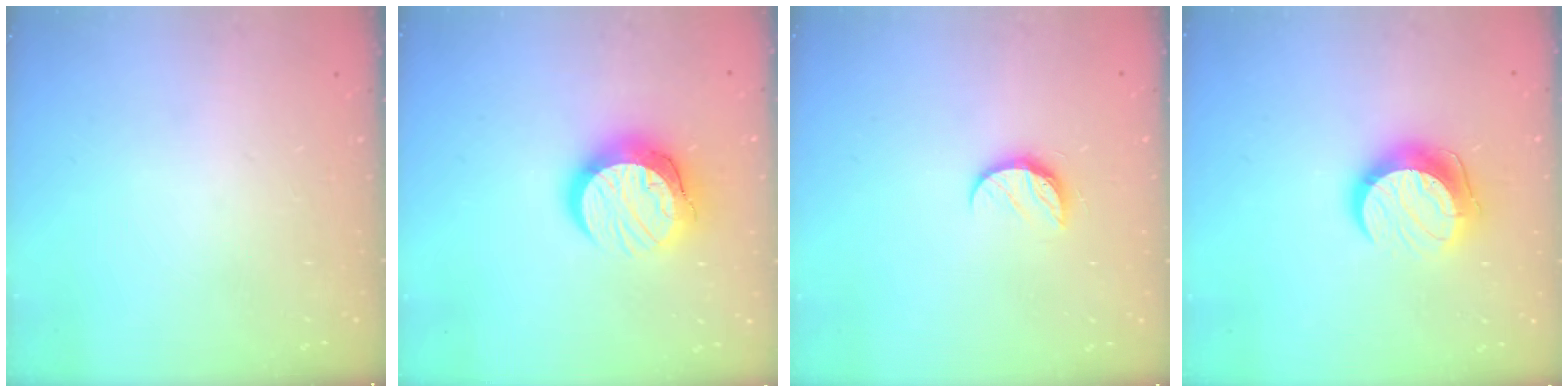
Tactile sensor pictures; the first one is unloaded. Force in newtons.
{"total": 14.1, "press": 14.0, "slide": 1.1}
{"total": 7.6, "press": 7.6, "slide": 0.6}
{"total": 11.9, "press": 11.9, "slide": 0.7}